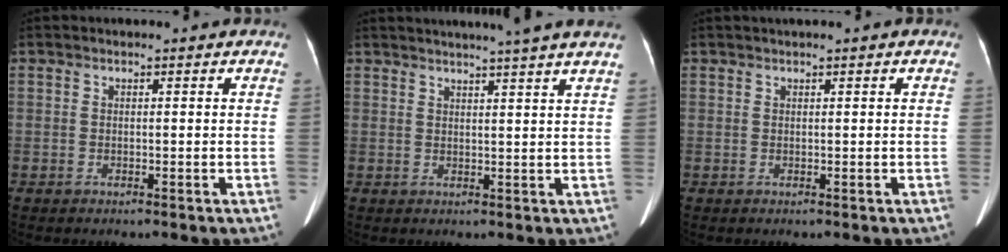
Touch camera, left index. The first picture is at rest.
{"total": 10.1, "force": [8.7, -1.5, 4.9], "torque": [-0.066, 0.008, 0.095]}
{"total": 1.2, "force": [0.8, 0.1, 0.9], "torque": [-0.014, 0.019, 0.013]}